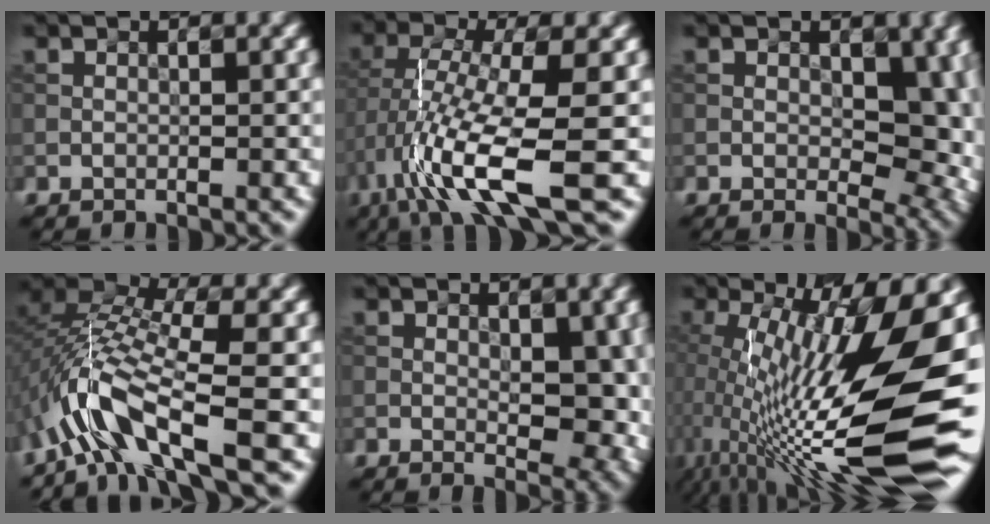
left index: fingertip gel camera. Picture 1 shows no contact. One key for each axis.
{"total": 9.6, "fx": -3.4, "fy": 2.4, "fz": 8.7, "tx": -0.175, "ty": -0.005, "tz": -0.065}
{"total": 8.6, "fx": 0.8, "fy": 5.3, "fz": 6.7, "tx": -0.066, "ty": -0.009, "tz": 0.012}
{"total": 8.3, "fx": -3.8, "fy": 2.3, "fz": 7.0, "tx": -0.138, "ty": 0.014, "tz": -0.084}
{"total": 5.6, "fx": 0.5, "fy": 2.9, "fz": 4.8, "tx": -0.069, "ty": -0.010, "tz": 0.015}
{"total": 18.1, "fx": -0.9, "fy": 5.2, "fz": 17.3, "tx": -0.283, "ty": -0.001, "tz": -0.016}